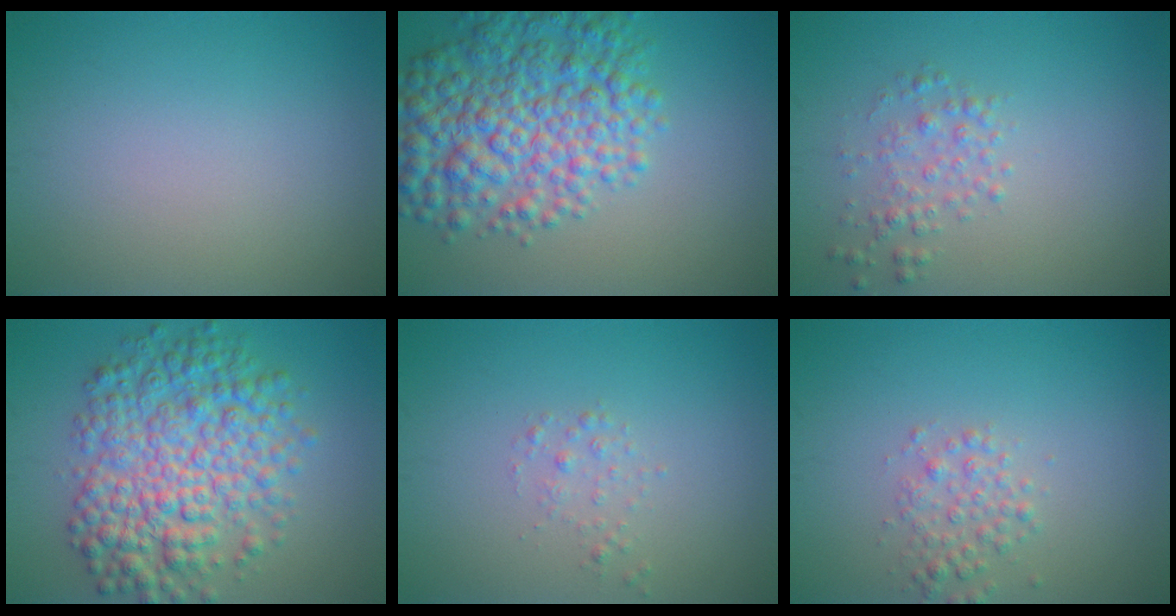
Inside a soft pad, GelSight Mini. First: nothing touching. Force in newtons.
{"total": 8.7, "press": 8.7, "slide": 0.3}
{"total": 1.9, "press": 1.9, "slide": 0.0}
{"total": 8.6, "press": 8.6, "slide": 0.1}
{"total": 1.0, "press": 1.0, "slide": 0.0}
{"total": 2.1, "press": 2.1, "slide": 0.0}